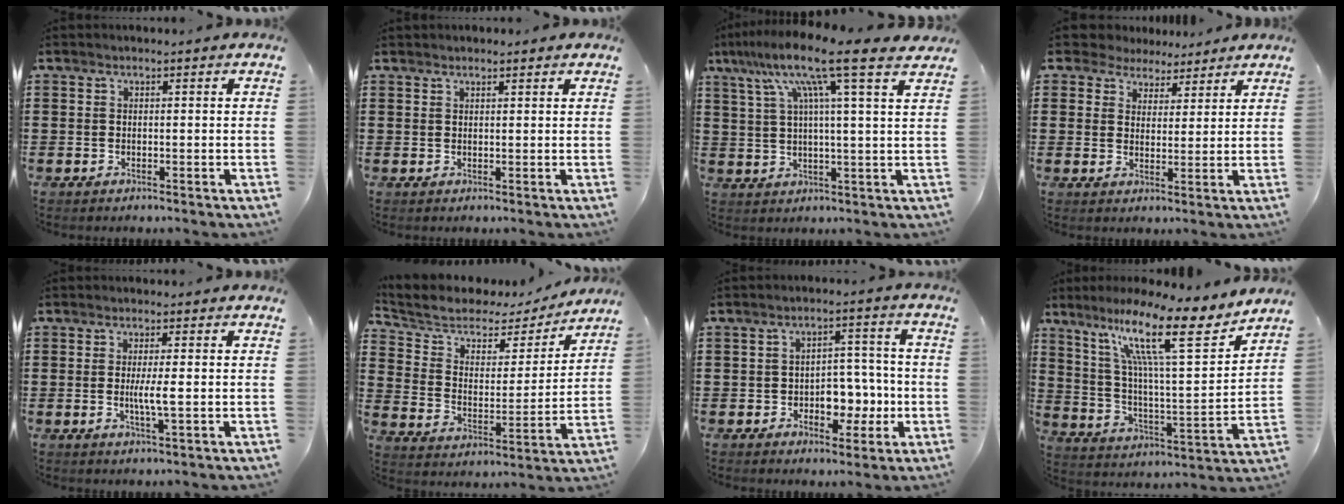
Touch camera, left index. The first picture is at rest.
{"total": 1.2, "force": [1.1, 0.3, 0.4], "torque": [-0.009, 0.001, 0.021]}
{"total": 11.7, "force": [7.3, 0.1, 9.2], "torque": [-0.192, -0.016, 0.114]}
{"total": 4.4, "force": [3.7, 2.4, 0.1], "torque": [-0.025, -0.001, 0.068]}
{"total": 3.5, "force": [0.0, 0.1, 3.5], "torque": [-0.069, -0.009, -0.005]}
{"total": 5.7, "force": [4.4, 3.1, 2.0], "torque": [-0.071, -0.023, 0.070]}
{"total": 5.8, "force": [-1.6, 4.3, 3.6], "torque": [-0.056, 0.008, -0.032]}
{"total": 16.0, "force": [10.5, 2.1, 11.9], "torque": [-0.240, -0.046, 0.166]}